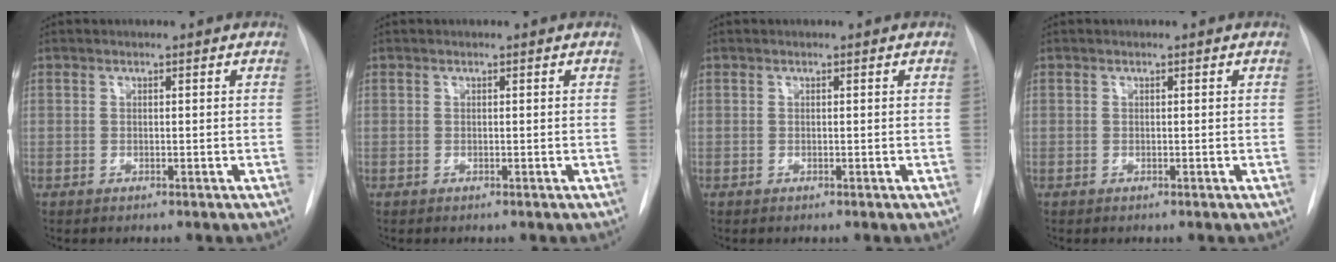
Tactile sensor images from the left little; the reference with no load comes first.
{"total": 0.0}
{"total": 0.0}
{"total": 0.0}